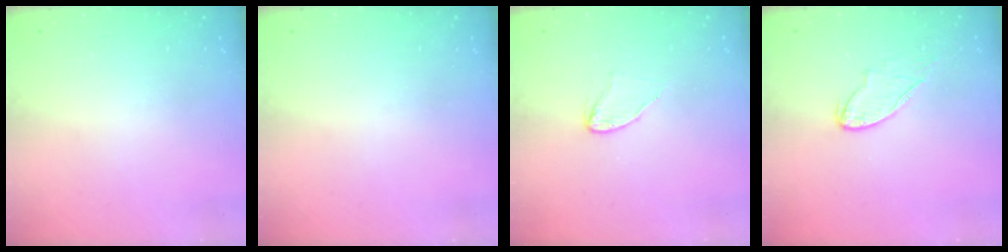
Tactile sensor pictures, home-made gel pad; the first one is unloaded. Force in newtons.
{"total": 0.0}
{"total": 3.8, "press": 3.8, "slide": 0.4}
{"total": 5.9, "press": 5.9, "slide": 0.6}